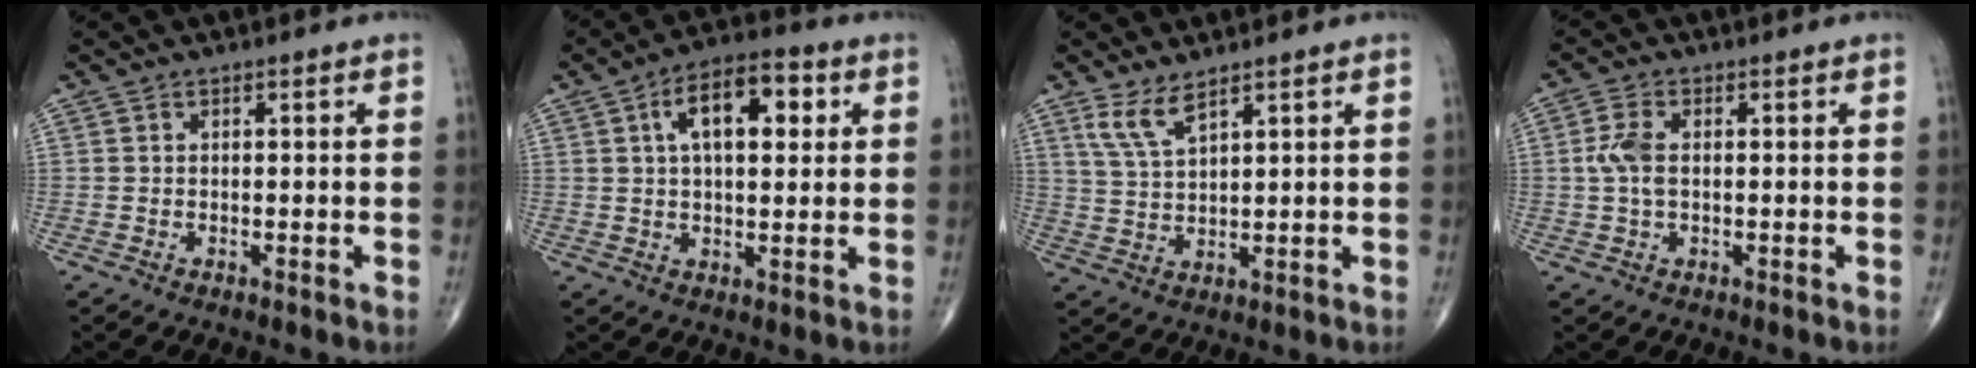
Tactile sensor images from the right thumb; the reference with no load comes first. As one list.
[{"total": 11.7, "force": [3.4, 5.8, 9.6], "torque": [-0.135, 0.015, 0.048]}, {"total": 5.0, "force": [3.5, 1.4, 3.2], "torque": [-0.068, -0.021, 0.078]}, {"total": 4.4, "force": [0.2, 2.3, 3.7], "torque": [-0.093, 0.007, 0.001]}]